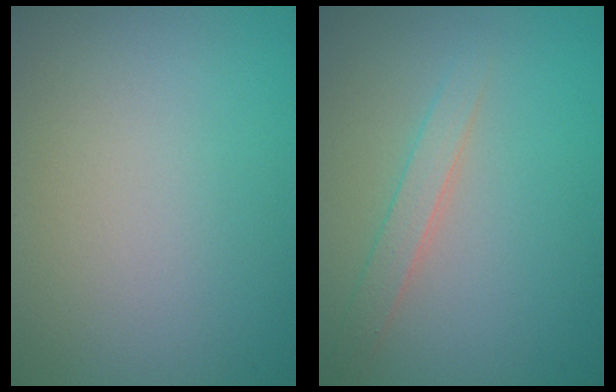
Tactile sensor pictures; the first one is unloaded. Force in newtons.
{"total": 1.8, "press": 1.8, "slide": 0.1}